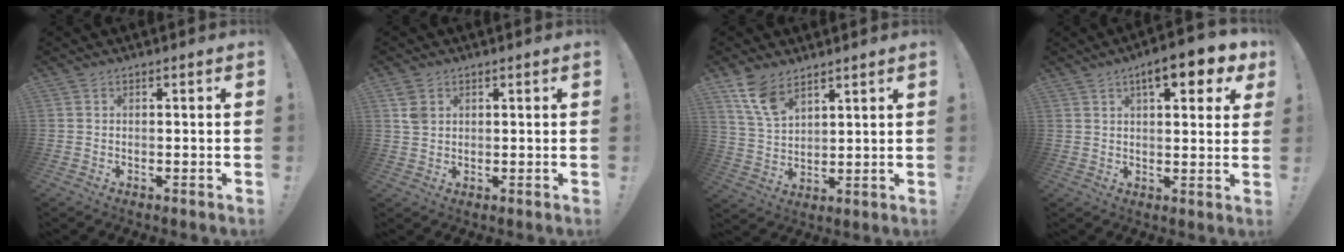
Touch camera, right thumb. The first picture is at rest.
{"total": 3.7, "force": [1.8, 2.7, 1.7], "torque": [-0.014, -0.006, 0.032]}
{"total": 9.1, "force": [6.5, 4.3, 4.6], "torque": [-0.084, -0.036, 0.126]}
{"total": 10.3, "force": [5.1, 3.3, 8.3], "torque": [-0.105, -0.023, 0.079]}